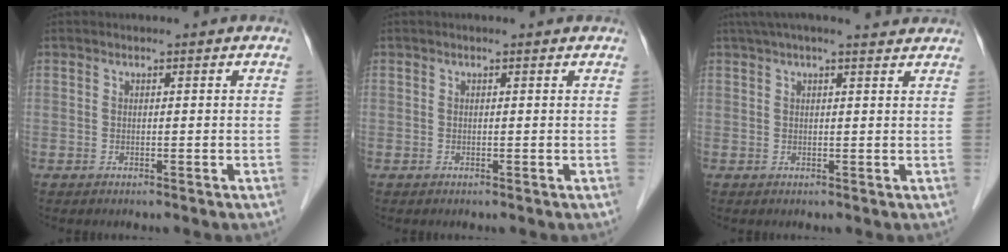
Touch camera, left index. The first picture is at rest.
{"total": 0.8, "force": [0.7, 0.2, 0.3], "torque": [-0.012, 0.015, 0.007]}
{"total": 9.2, "force": [8.1, 1.2, 4.2], "torque": [-0.061, 0.037, 0.100]}